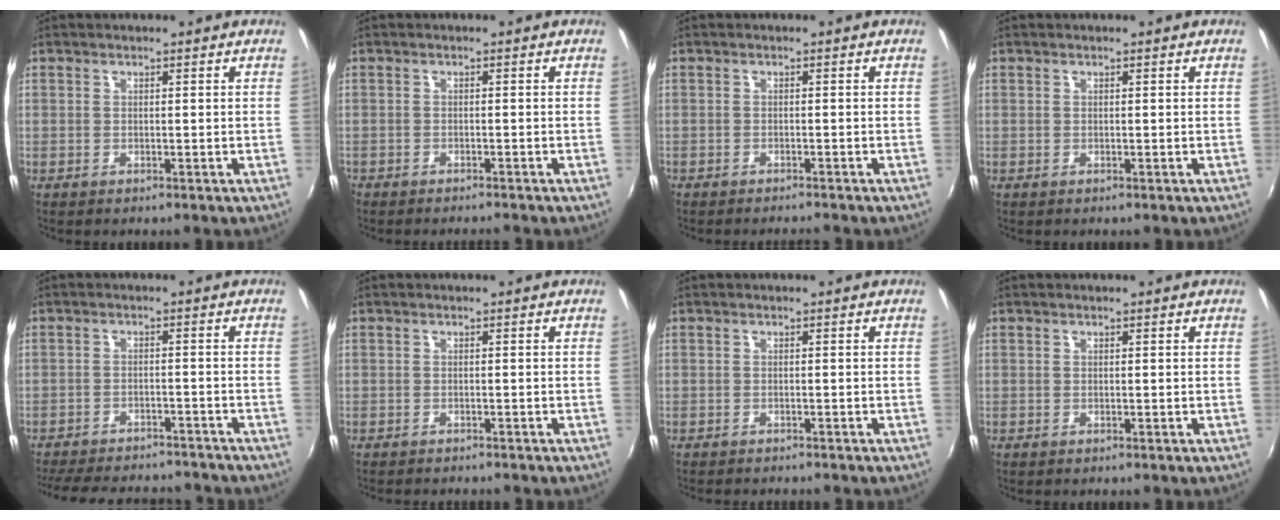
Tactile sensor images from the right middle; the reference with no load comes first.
{"total": 2.4, "force": [-2.3, 0.4, 0.6], "torque": [-0.029, -0.009, -0.043]}
{"total": 2.6, "force": [-2.5, 0.3, 0.7], "torque": [-0.028, -0.010, -0.044]}
{"total": 0.0}
{"total": 18.3, "force": [-15.9, 5.3, 7.1], "torque": [-0.157, -0.005, -0.216]}
{"total": 3.0, "force": [-2.8, 0.5, 1.0], "torque": [-0.026, -0.013, -0.043]}
{"total": 2.9, "force": [-2.7, 0.5, 0.9], "torque": [-0.025, -0.013, -0.042]}
{"total": 0.0}